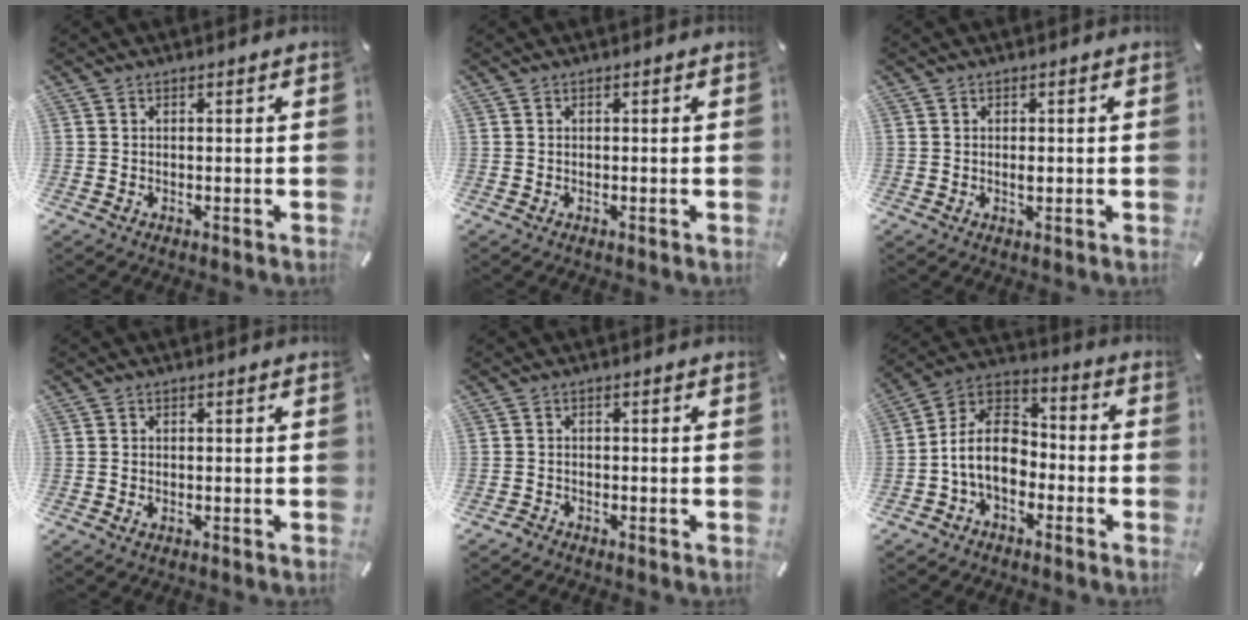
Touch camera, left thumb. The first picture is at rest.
{"total": 0.0}
{"total": 1.1, "force": [0.0, 0.5, 1.0], "torque": [-0.018, 0.000, -0.001]}
{"total": 1.0, "force": [-0.3, 0.6, 0.7], "torque": [-0.013, 0.001, -0.006]}
{"total": 1.3, "force": [-1.2, 0.4, 0.2], "torque": [-0.004, 0.006, -0.027]}
{"total": 12.4, "force": [-4.3, 8.6, 7.8], "torque": [-0.172, 0.026, -0.083]}